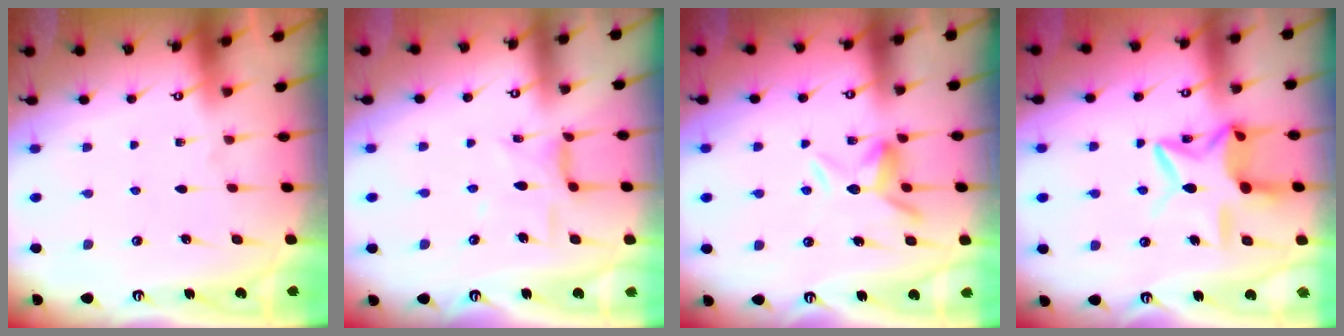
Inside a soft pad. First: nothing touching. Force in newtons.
{"total": 7.9, "press": 7.8, "slide": 0.7}
{"total": 8.4, "press": 8.4, "slide": 1.0}
{"total": 12.1, "press": 12.0, "slide": 0.9}